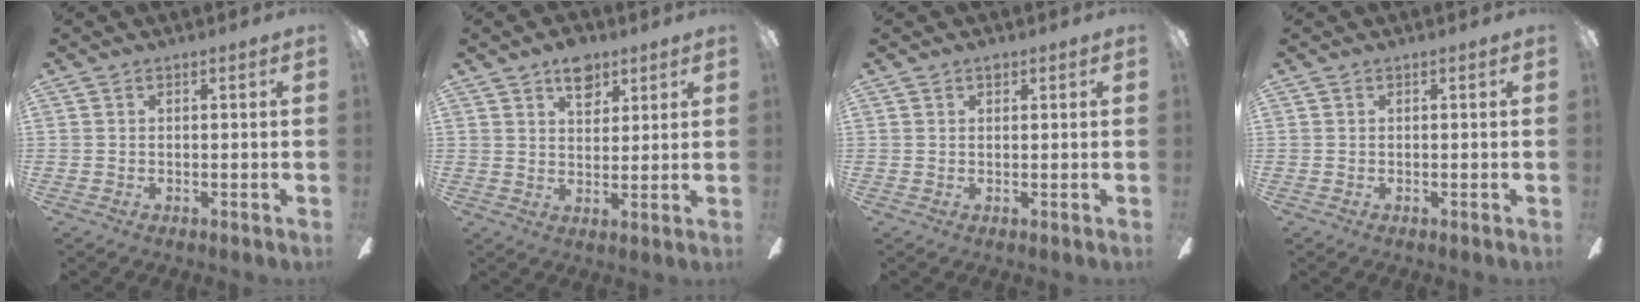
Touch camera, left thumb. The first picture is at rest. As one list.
[{"total": 7.2, "force": [4.8, 3.9, 3.6], "torque": [-0.043, -0.017, 0.084]}, {"total": 1.0, "force": [0.8, 0.2, 0.5], "torque": [-0.001, -0.002, 0.013]}, {"total": 0.0}]